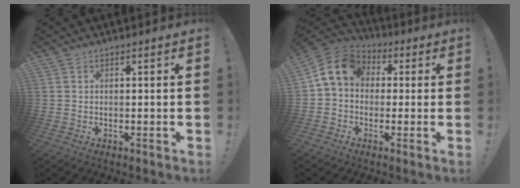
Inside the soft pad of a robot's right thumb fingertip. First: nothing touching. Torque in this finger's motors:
{"motor_torque": [1.29, 1.17, 1.07, -0.13, 0.07]}